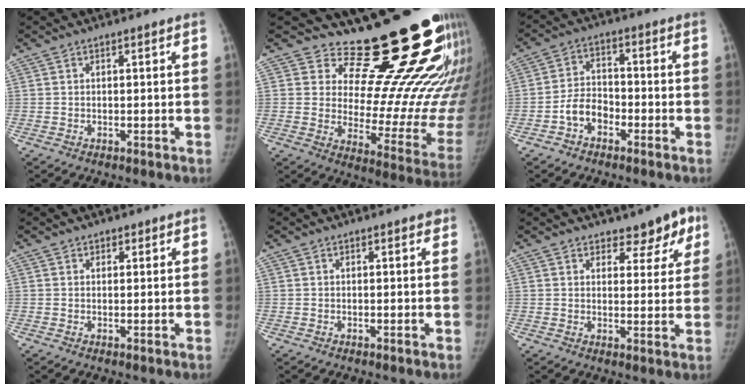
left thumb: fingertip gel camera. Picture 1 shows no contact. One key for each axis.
{"total": 22.1, "fx": 18.0, "fy": 6.0, "fz": 11.2, "tx": -0.102, "ty": -0.181, "tz": 0.236}
{"total": 6.2, "fx": -3.1, "fy": 4.3, "fz": 3.1, "tx": -0.041, "ty": 0.031, "tz": -0.062}
{"total": 1.1, "fx": 0.6, "fy": 0.9, "fz": 0.1, "tx": 0.015, "ty": -0.003, "tz": 0.005}
{"total": 0.6, "fx": 0.4, "fy": 0.3, "fz": 0.3, "tx": -0.002, "ty": -0.001, "tz": 0.001}
{"total": 6.5, "fx": 4.3, "fy": 3.7, "fz": 3.2, "tx": 0.005, "ty": -0.022, "tz": 0.055}